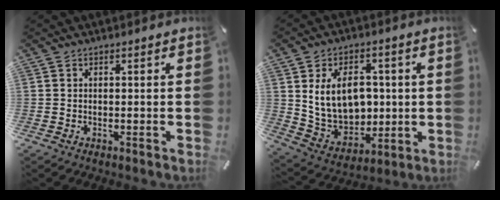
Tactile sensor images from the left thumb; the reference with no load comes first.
{"total": 13.8, "force": [2.4, 10.6, 8.5], "torque": [-0.168, -0.004, 0.052]}